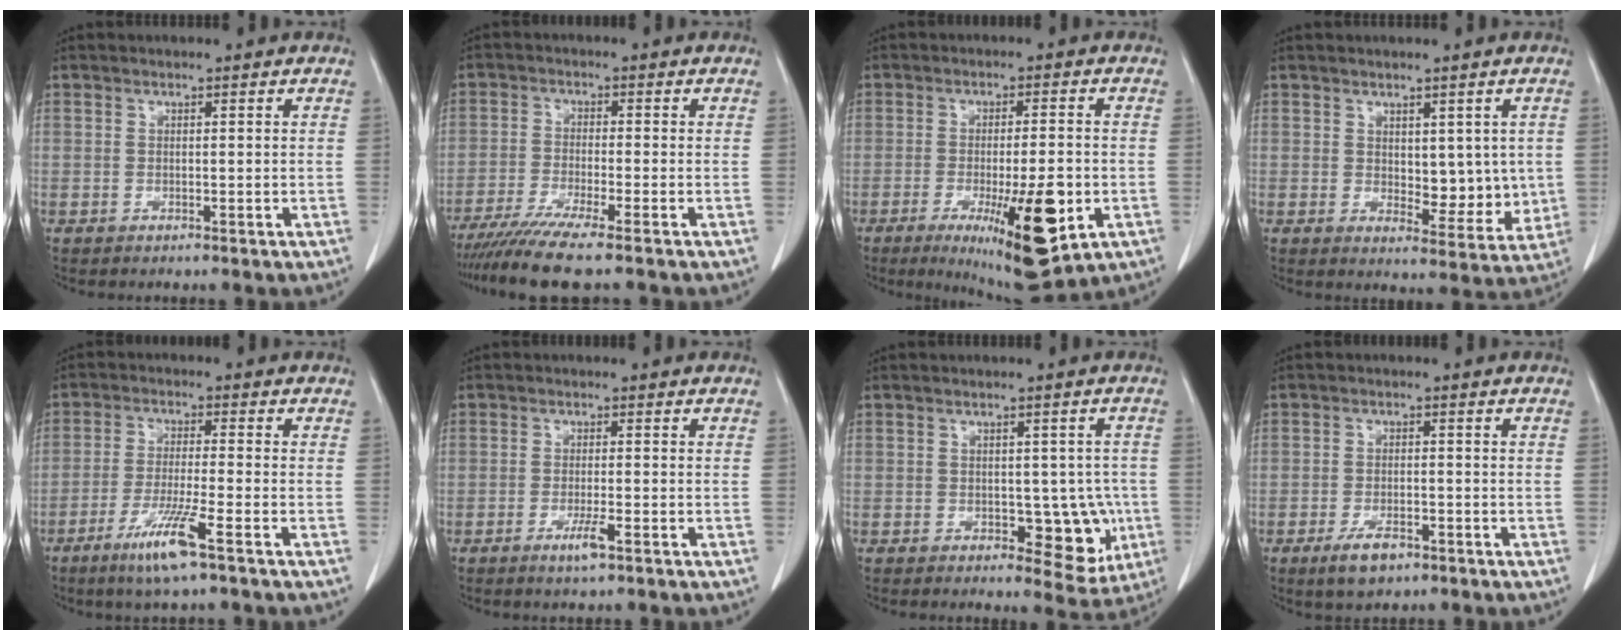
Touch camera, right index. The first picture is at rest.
{"total": 8.0, "force": [-6.4, -0.9, 4.6], "torque": [-0.072, -0.025, -0.110]}
{"total": 13.8, "force": [-4.9, 2.7, 12.6], "torque": [-0.184, -0.026, -0.061]}
{"total": 6.6, "force": [0.8, 3.6, 5.4], "torque": [-0.056, -0.010, 0.024]}
{"total": 7.7, "force": [-4.4, -0.4, 6.3], "torque": [-0.124, -0.019, -0.083]}
{"total": 2.9, "force": [-1.6, 0.0, 2.4], "torque": [-0.046, -0.006, -0.029]}
{"total": 7.4, "force": [-1.8, 4.0, 6.0], "torque": [-0.052, 0.006, -0.011]}
{"total": 4.5, "force": [-2.8, 2.1, 2.8], "torque": [-0.053, -0.001, -0.043]}